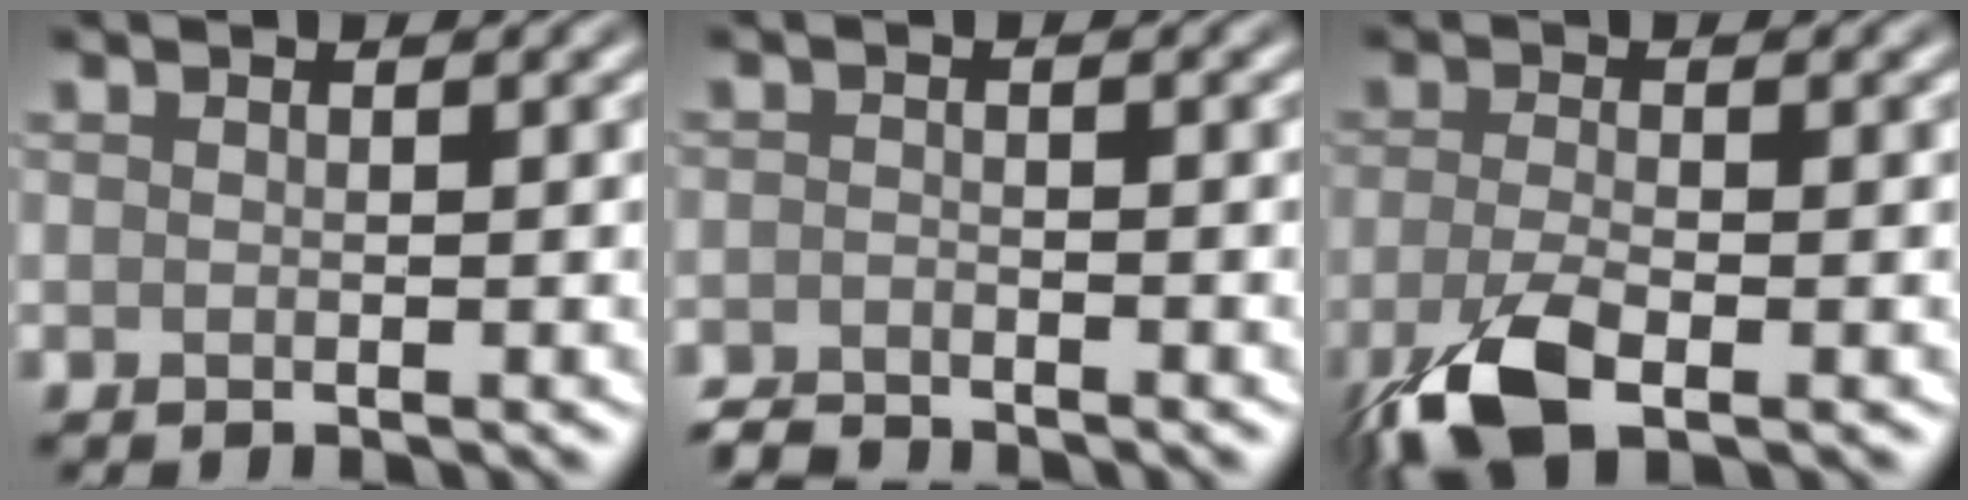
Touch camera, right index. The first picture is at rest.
{"total": 2.2, "force": [-2.2, 0.2, 0.3], "torque": [-0.004, -0.005, -0.047]}
{"total": 5.6, "force": [-2.8, 2.1, 4.4], "torque": [-0.099, -0.013, -0.063]}